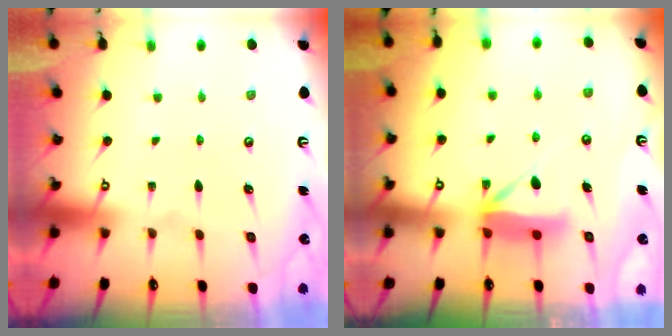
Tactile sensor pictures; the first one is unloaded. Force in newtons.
{"total": 7.4, "press": 7.4, "slide": 0.6}